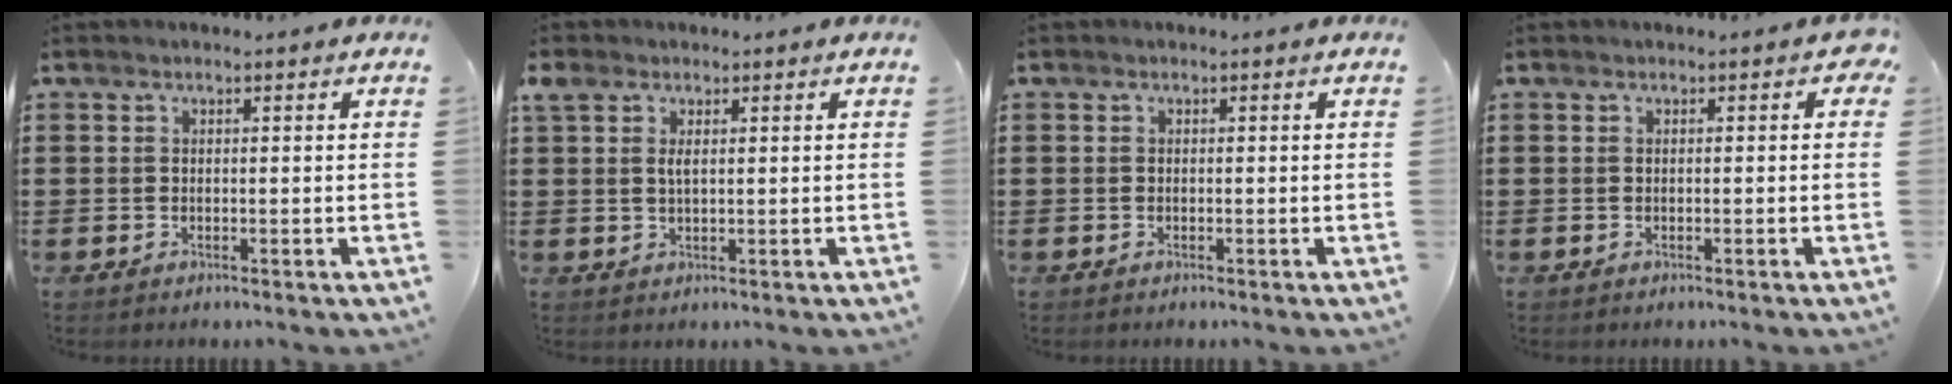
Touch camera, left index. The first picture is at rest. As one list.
[{"total": 1.9, "force": [0.8, 0.8, 1.5], "torque": [-0.031, 0.004, 0.014]}, {"total": 0.0}, {"total": 0.6, "force": [-0.1, 0.4, 0.4], "torque": [-0.001, 0.000, -0.004]}]